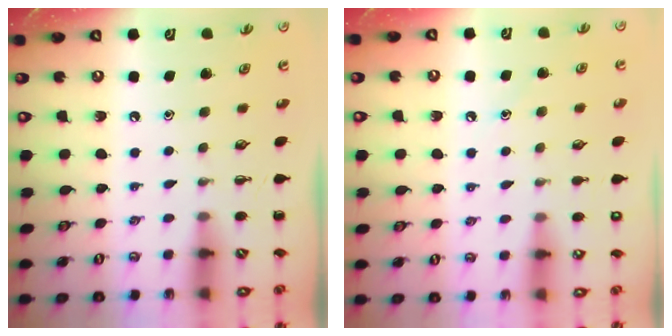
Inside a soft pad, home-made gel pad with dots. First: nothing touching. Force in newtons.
{"total": 6.8, "press": 6.6, "slide": 1.9}